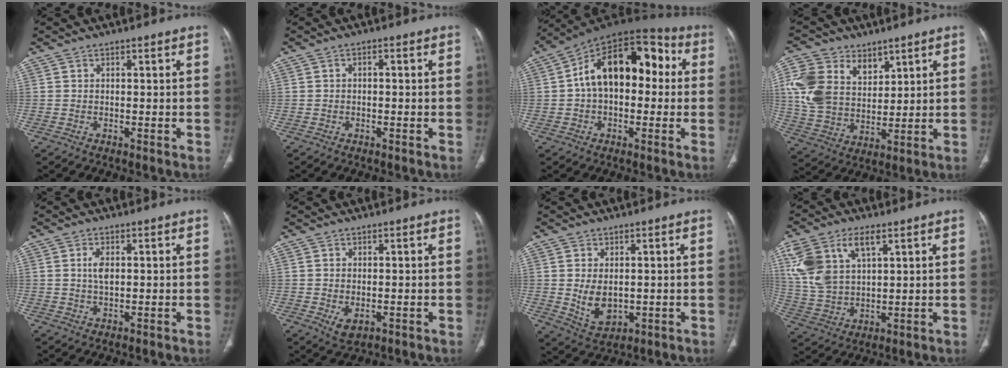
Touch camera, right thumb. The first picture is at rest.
{"total": 0.8, "force": [-0.1, 0.5, 0.6], "torque": [-0.008, 0.005, -0.004]}
{"total": 18.5, "force": [2.1, 11.2, 14.6], "torque": [-0.195, 0.053, 0.023]}
{"total": 14.7, "force": [5.8, 10.8, 8.2], "torque": [-0.148, -0.016, 0.121]}
{"total": 3.1, "force": [0.6, 1.6, 2.6], "torque": [-0.049, -0.002, 0.011]}
{"total": 3.0, "force": [-0.6, 1.9, 2.3], "torque": [-0.040, -0.006, 0.000]}
{"total": 6.4, "force": [0.1, 4.2, 4.9], "torque": [-0.076, -0.013, 0.020]}
{"total": 14.0, "force": [6.0, 7.6, 10.0], "torque": [-0.214, -0.005, 0.127]}